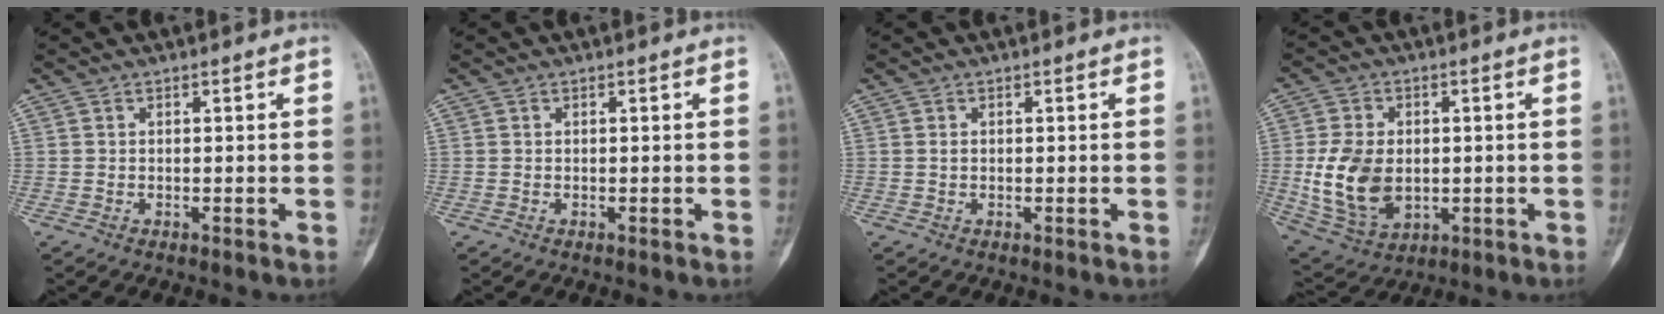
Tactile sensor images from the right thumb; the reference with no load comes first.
{"total": 0.0}
{"total": 0.6, "force": [0.2, 0.4, 0.5], "torque": [-0.009, 0.002, 0.004]}
{"total": 13.5, "force": [-0.7, 9.2, 9.8], "torque": [-0.175, -0.006, 0.007]}